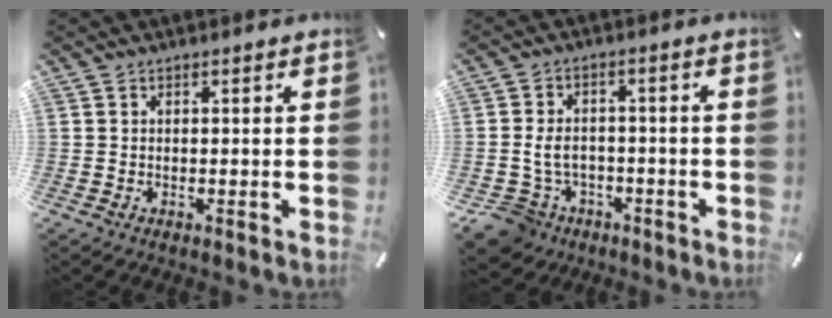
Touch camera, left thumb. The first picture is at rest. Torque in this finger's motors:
{"motor_torque": [0.05, 0.31, 0.19, 0.10, 0.09]}